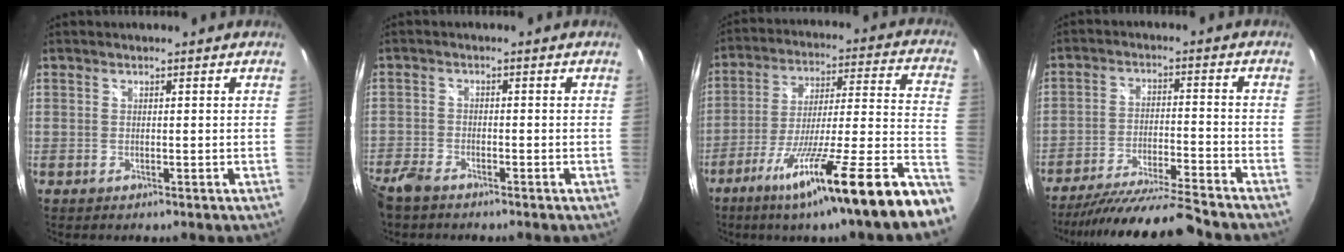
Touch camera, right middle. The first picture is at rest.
{"total": 5.9, "force": [-4.7, 2.4, 2.6], "torque": [-0.078, -0.017, -0.097]}
{"total": 25.5, "force": [-16.9, -2.1, 19.0], "torque": [-0.280, -0.060, -0.268]}
{"total": 16.6, "force": [-15.1, -0.1, 6.9], "torque": [-0.140, -0.030, -0.242]}